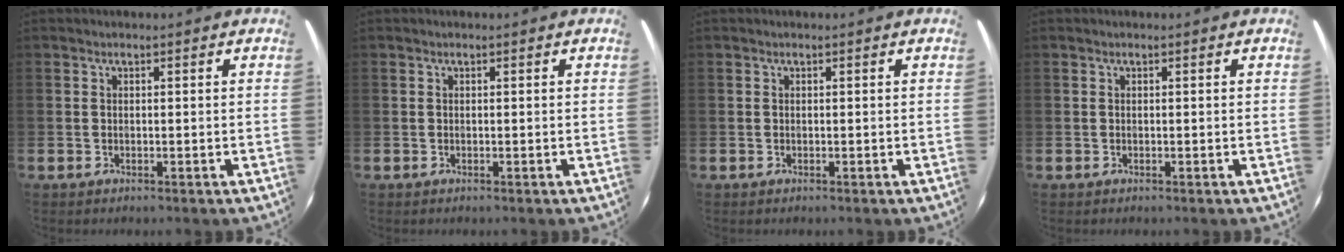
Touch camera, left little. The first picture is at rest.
{"total": 0.0}
{"total": 0.0}
{"total": 0.0}